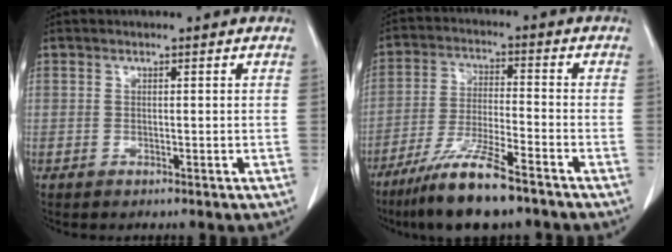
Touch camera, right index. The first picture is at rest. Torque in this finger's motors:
{"motor_torque": [1.16, -0.98, 0.28, 0.14]}